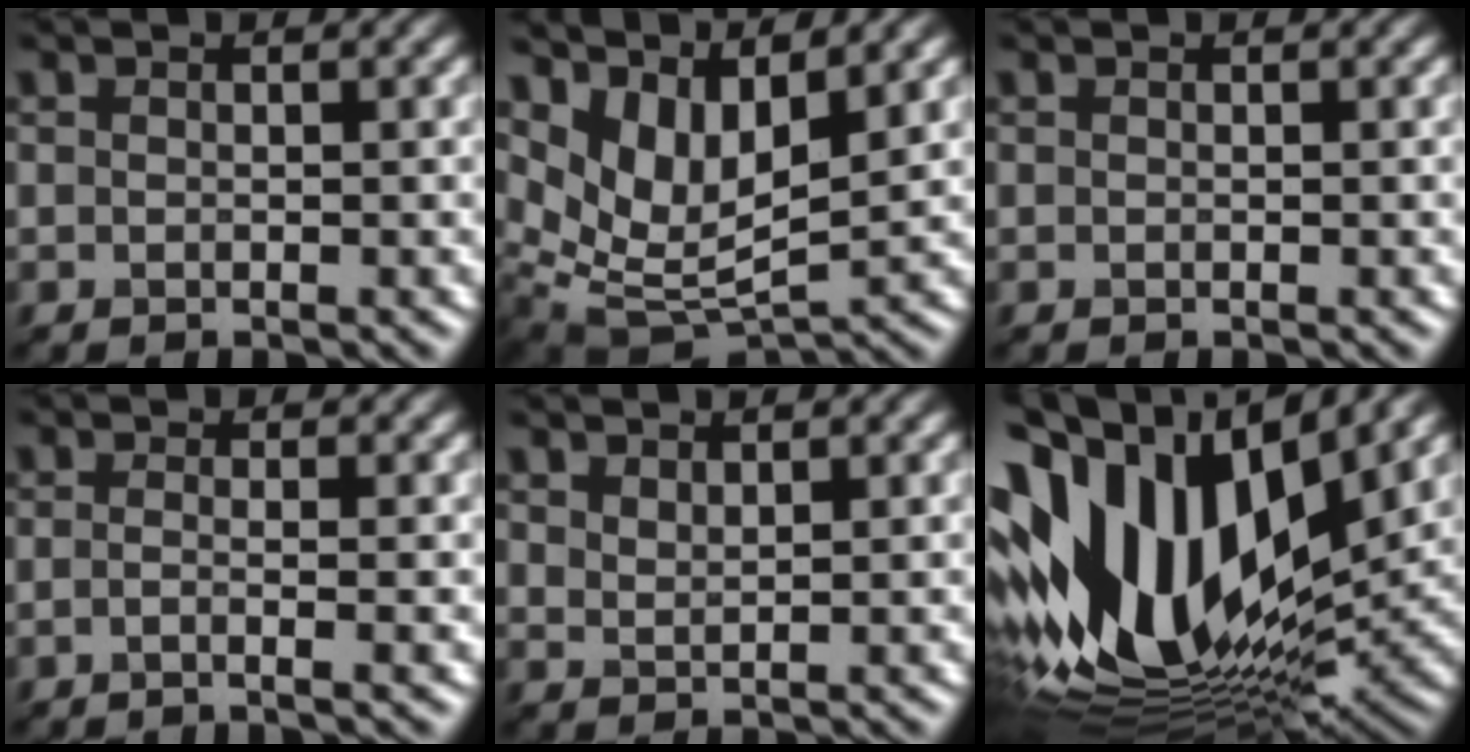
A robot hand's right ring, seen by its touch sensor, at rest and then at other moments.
{"total": 8.2, "force": [4.0, 4.3, 5.8], "torque": [-0.114, -0.015, 0.080]}
{"total": 0.0}
{"total": 2.2, "force": [-0.3, 1.0, 2.0], "torque": [-0.019, -0.009, -0.028]}
{"total": 1.4, "force": [1.3, 0.4, 0.5], "torque": [-0.014, -0.001, 0.027]}
{"total": 17.4, "force": [2.8, 9.6, 14.3], "torque": [-0.294, 0.027, 0.036]}